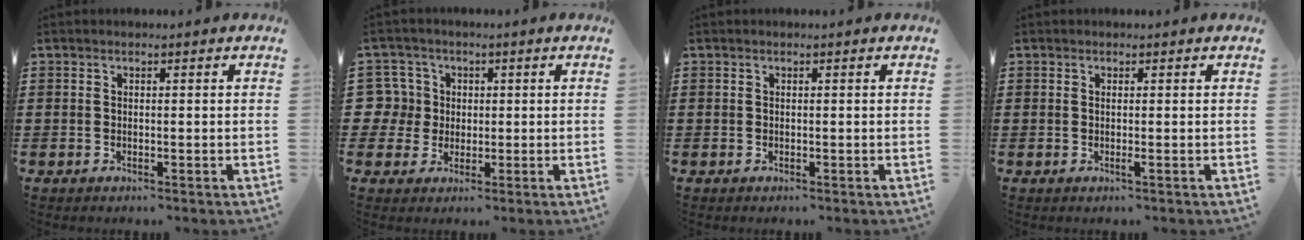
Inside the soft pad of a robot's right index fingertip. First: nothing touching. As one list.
[{"total": 5.6, "force": [0.5, 5.5, 1.1], "torque": [-0.060, 0.012, 0.005]}, {"total": 0.0}, {"total": 1.0, "force": [-0.1, -0.1, 0.9], "torque": [-0.016, -0.003, -0.003]}]